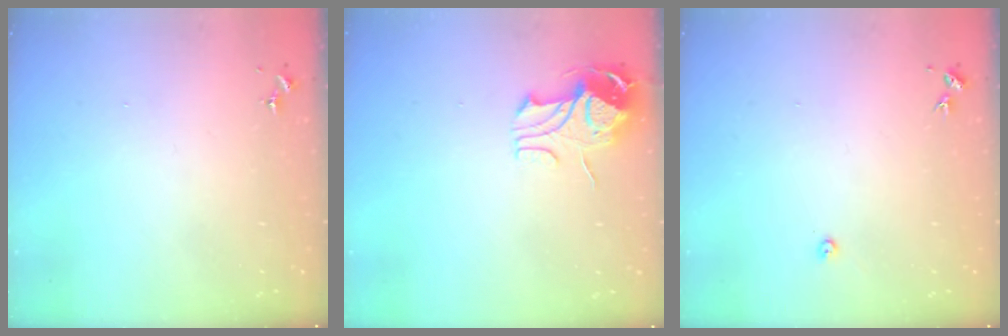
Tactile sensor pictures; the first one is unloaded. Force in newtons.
{"total": 10.0, "press": 9.9, "slide": 0.6}
{"total": 2.2, "press": 2.2, "slide": 0.3}